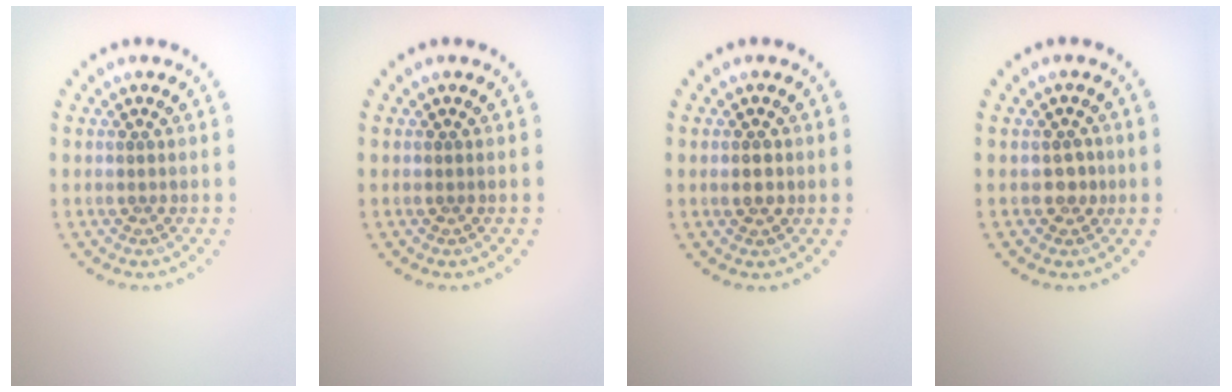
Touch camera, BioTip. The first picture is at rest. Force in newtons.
{"total": 0.0}
{"total": 1.0, "press": 1.0, "slide": 0.0}
{"total": 1.4, "press": 1.4, "slide": 0.4}